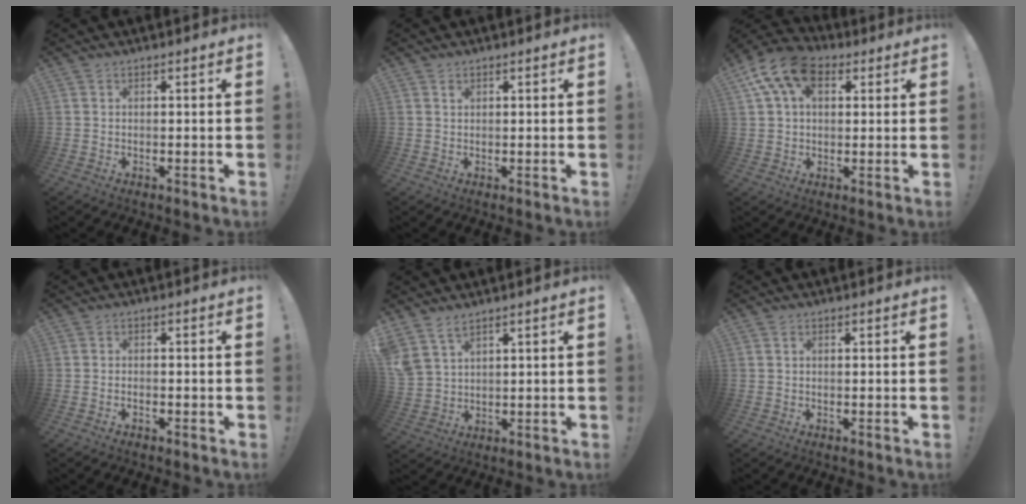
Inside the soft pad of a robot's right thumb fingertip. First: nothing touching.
{"total": 0.9, "force": [0.5, 0.7, 0.1], "torque": [0.003, -0.001, 0.009]}
{"total": 13.1, "force": [5.4, 8.3, 8.5], "torque": [-0.148, -0.010, 0.102]}
{"total": 1.1, "force": [-1.0, 0.2, 0.4], "torque": [-0.008, 0.001, -0.017]}
{"total": 5.5, "force": [4.4, 2.2, 2.5], "torque": [-0.055, -0.017, 0.087]}
{"total": 0.6, "force": [0.2, 0.5, 0.3], "torque": [-0.010, 0.004, 0.003]}